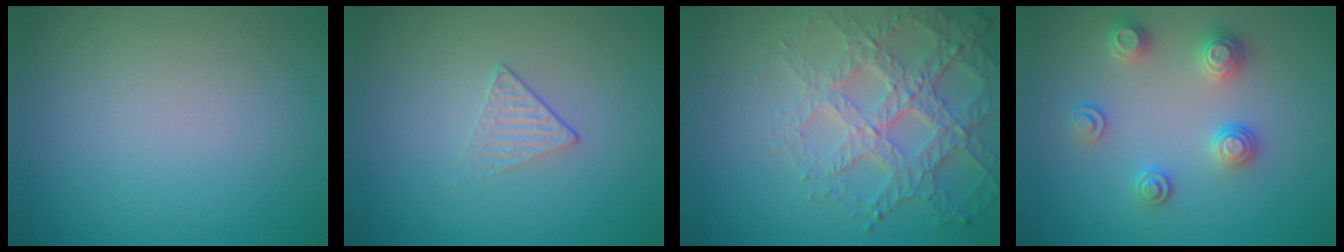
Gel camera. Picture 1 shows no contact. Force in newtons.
{"total": 1.2, "press": 0.7, "slide": 1.0}
{"total": 5.9, "press": 4.7, "slide": 3.6}
{"total": 2.9, "press": 2.9, "slide": 0.2}